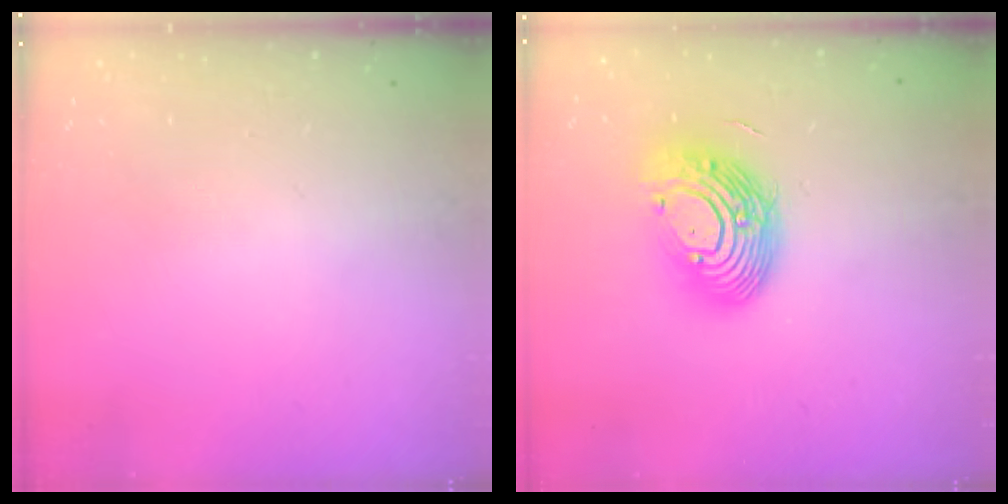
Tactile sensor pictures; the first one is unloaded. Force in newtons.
{"total": 15.5, "press": 15.5, "slide": 1.4}